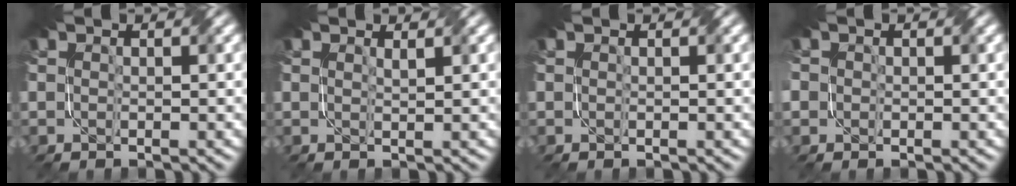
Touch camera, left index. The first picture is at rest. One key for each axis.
{"total": 0.6, "fx": 0.6, "fy": 0.0, "fz": 0.3, "tx": -0.005, "ty": 0.000, "tz": 0.010}
{"total": 0.0}
{"total": 1.9, "fx": 0.2, "fy": 1.8, "fz": 0.6, "tx": -0.016, "ty": 0.006, "tz": 0.002}